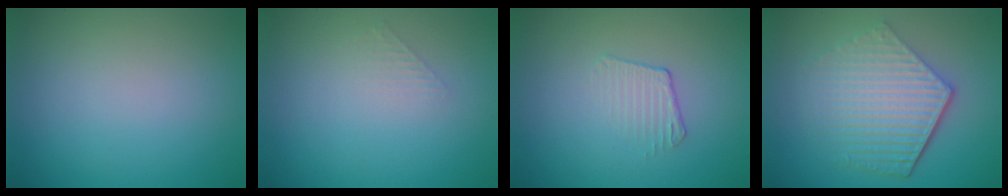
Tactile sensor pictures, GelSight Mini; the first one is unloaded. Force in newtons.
{"total": 1.0, "press": 1.0, "slide": 0.1}
{"total": 1.5, "press": 0.7, "slide": 1.4}
{"total": 6.1, "press": 4.4, "slide": 4.3}